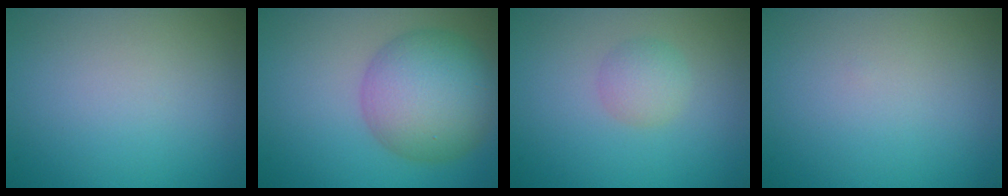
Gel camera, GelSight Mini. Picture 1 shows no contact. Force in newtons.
{"total": 8.3, "press": 8.3, "slide": 0.3}
{"total": 2.0, "press": 2.0, "slide": 0.0}
{"total": 0.0}